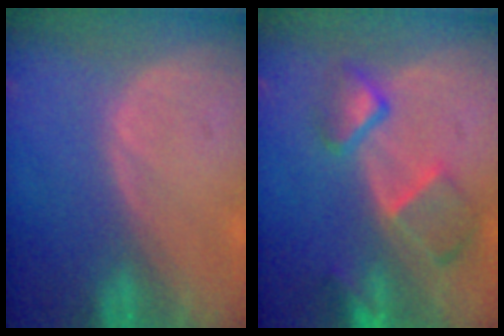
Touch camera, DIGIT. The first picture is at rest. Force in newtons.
{"total": 7.6, "press": 6.7, "slide": 3.7}